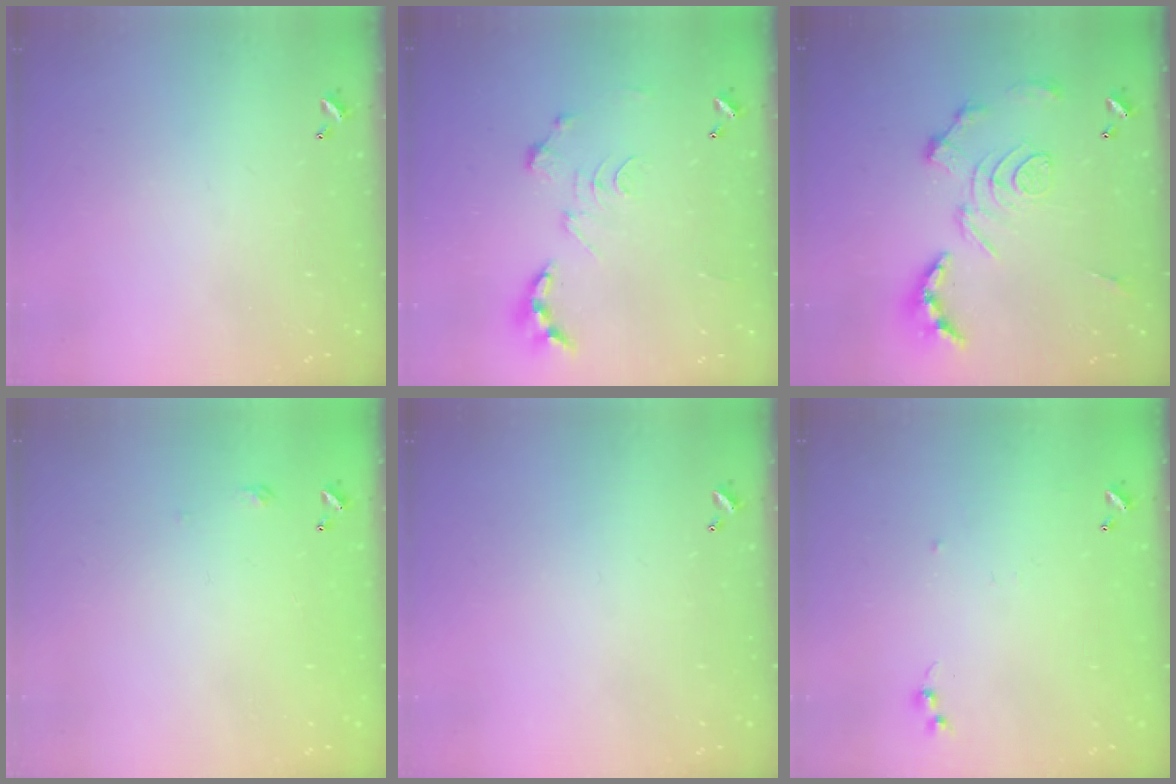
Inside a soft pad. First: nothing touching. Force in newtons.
{"total": 0.0}
{"total": 3.4, "press": 2.7, "slide": 2.0}
{"total": 2.7, "press": 2.6, "slide": 0.4}
{"total": 0.0}
{"total": 5.8, "press": 5.7, "slide": 0.8}